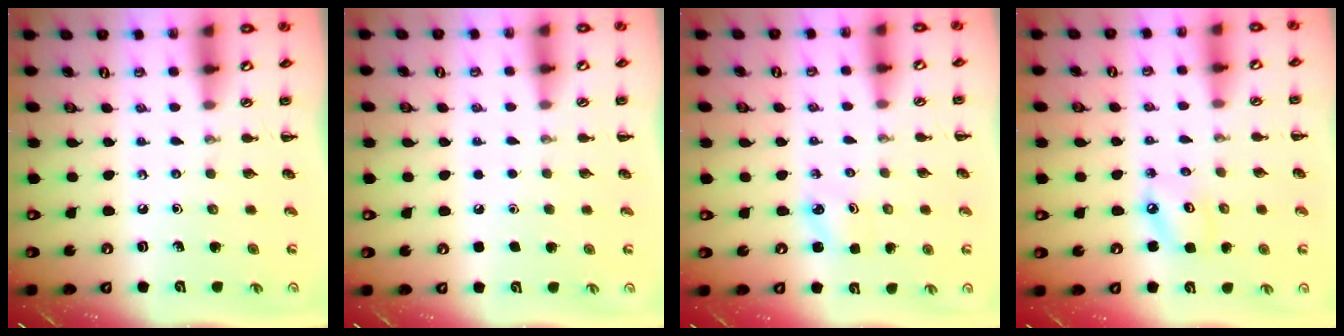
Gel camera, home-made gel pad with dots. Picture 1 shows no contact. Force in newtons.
{"total": 1.7, "press": 1.7, "slide": 0.1}
{"total": 1.9, "press": 1.8, "slide": 0.5}
{"total": 5.1, "press": 5.1, "slide": 0.6}